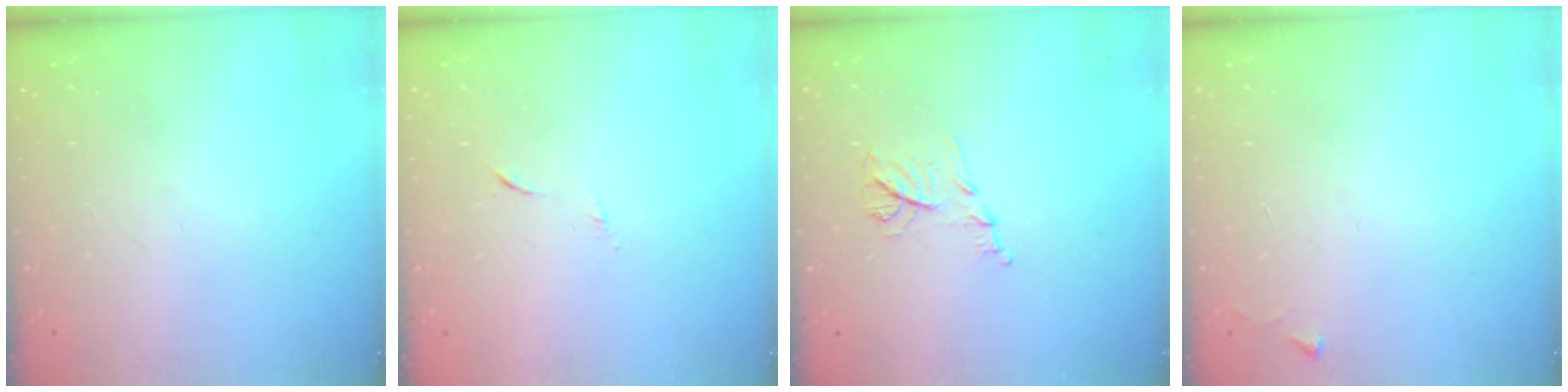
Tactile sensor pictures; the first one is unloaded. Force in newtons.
{"total": 5.4, "press": 5.3, "slide": 0.7}
{"total": 8.8, "press": 8.7, "slide": 1.0}
{"total": 2.3, "press": 2.3, "slide": 0.4}